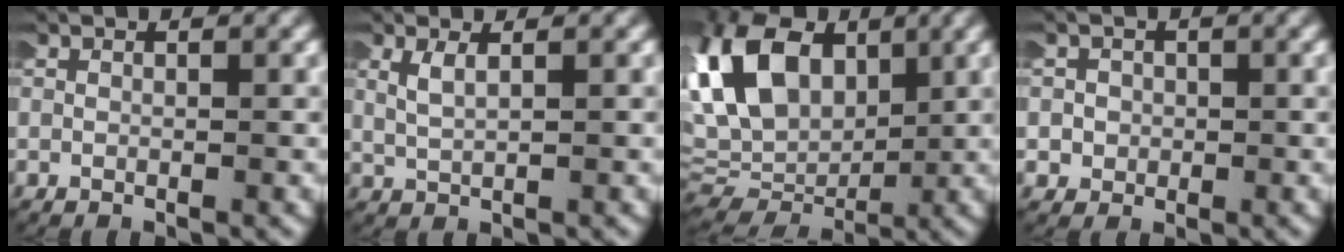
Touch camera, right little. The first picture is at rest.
{"total": 1.6, "force": [0.9, 0.6, 1.2], "torque": [-0.027, 0.004, 0.020]}
{"total": 10.6, "force": [0.9, 7.9, 7.1], "torque": [-0.159, -0.026, 0.027]}
{"total": 2.9, "force": [-0.6, 2.9, 0.4], "torque": [-0.027, 0.000, -0.017]}